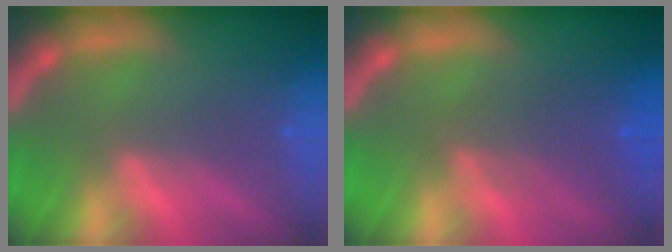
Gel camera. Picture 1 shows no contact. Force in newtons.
{"total": 4.0}